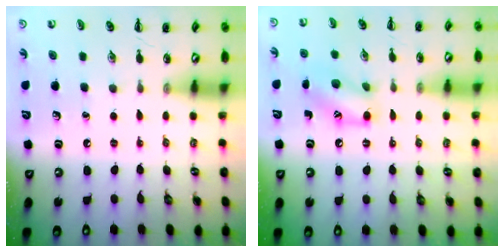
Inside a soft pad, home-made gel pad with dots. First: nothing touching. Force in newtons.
{"total": 12.2, "press": 12.0, "slide": 1.9}